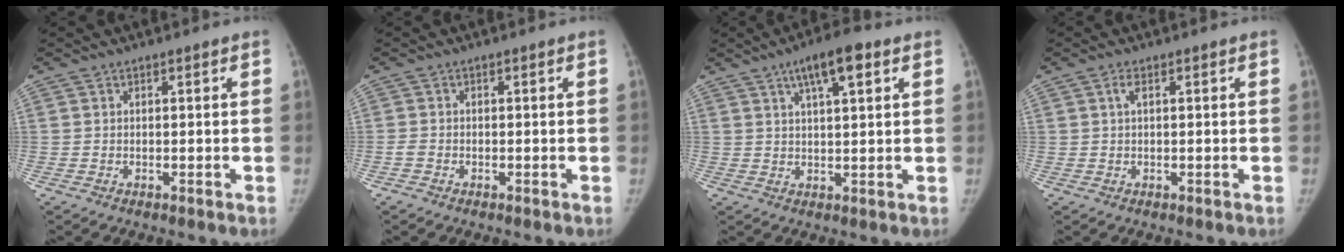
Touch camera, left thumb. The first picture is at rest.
{"total": 1.2, "force": [-0.7, 0.8, 0.4], "torque": [-0.012, 0.001, -0.018]}
{"total": 7.7, "force": [4.0, 2.1, 6.2], "torque": [-0.094, -0.003, 0.062]}
{"total": 1.0, "force": [0.3, 0.4, 0.9], "torque": [-0.022, 0.004, 0.006]}